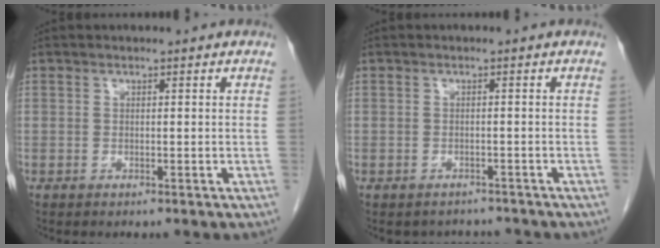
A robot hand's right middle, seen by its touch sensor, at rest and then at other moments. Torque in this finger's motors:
{"motor_torque": [-0.18, 0.19, 0.00, 0.00]}